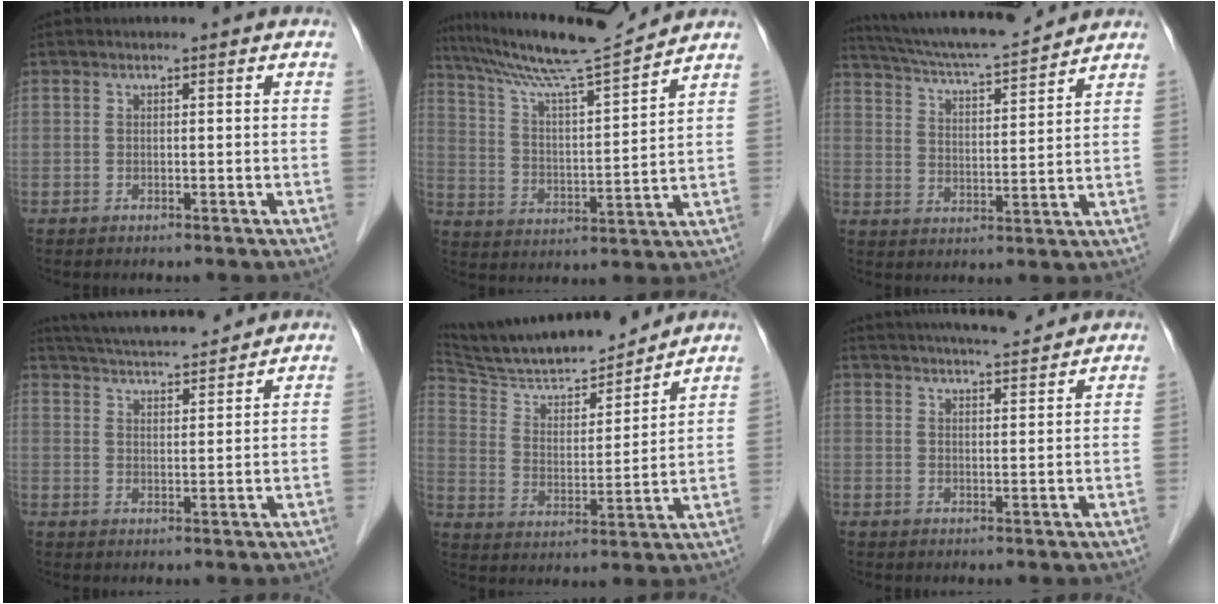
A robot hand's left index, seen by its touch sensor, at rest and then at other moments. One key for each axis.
{"total": 13.8, "fx": 12.6, "fy": -1.6, "fz": 5.2, "tx": -0.103, "ty": -0.007, "tz": 0.214}
{"total": 14.5, "fx": 13.3, "fy": 0.8, "fz": 5.7, "tx": -0.105, "ty": 0.011, "tz": 0.214}
{"total": 12.8, "fx": 11.8, "fy": 1.4, "fz": 4.8, "tx": -0.087, "ty": 0.020, "tz": 0.182}
{"total": 16.6, "fx": 15.2, "fy": 2.0, "fz": 6.4, "tx": -0.116, "ty": -0.004, "tz": 0.257}
{"total": 11.3, "fx": 10.3, "fy": 1.1, "fz": 4.5, "tx": -0.074, "ty": 0.013, "tz": 0.145}